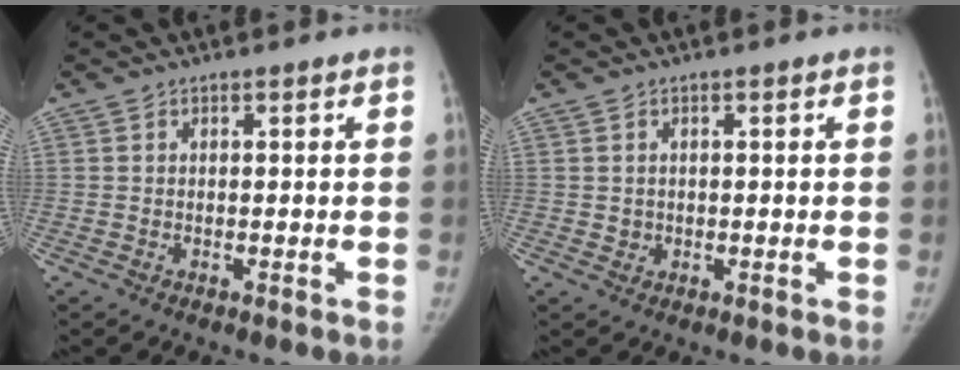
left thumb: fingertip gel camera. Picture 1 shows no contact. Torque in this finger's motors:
{"motor_torque": [0.07, -0.09, 0.07, 0.17, 0.07]}